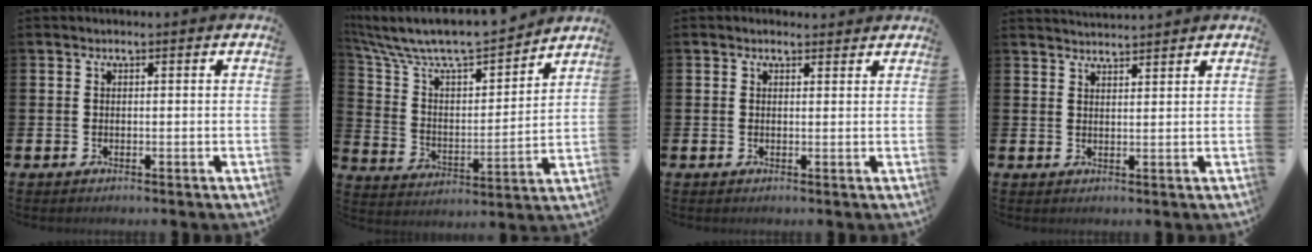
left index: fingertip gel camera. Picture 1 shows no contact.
{"total": 9.1, "force": [8.4, 2.2, 2.9], "torque": [-0.104, -0.061, 0.141]}
{"total": 1.1, "force": [1.0, 0.5, 0.1], "torque": [0.006, 0.002, 0.016]}
{"total": 2.6, "force": [2.6, -0.1, -0.1], "torque": [-0.002, -0.014, 0.047]}